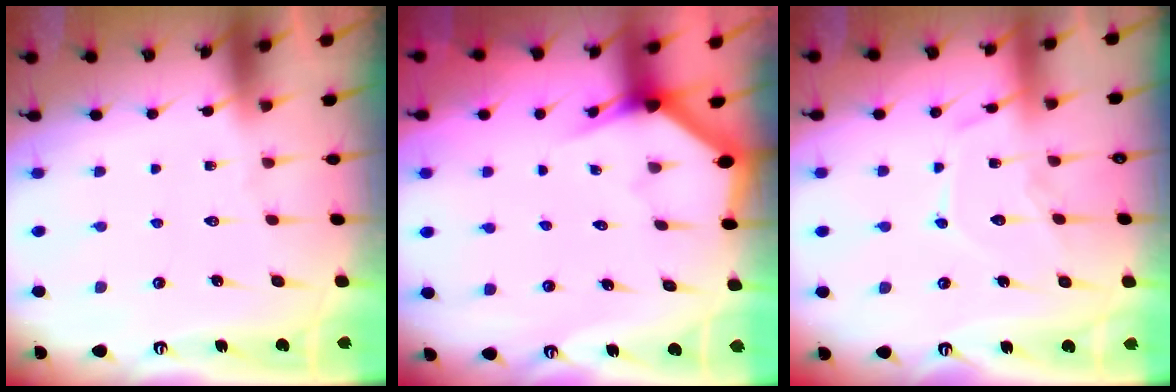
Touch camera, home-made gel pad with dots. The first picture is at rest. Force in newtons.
{"total": 3.0, "press": 3.0, "slide": 0.1}
{"total": 11.1, "press": 11.1, "slide": 0.7}